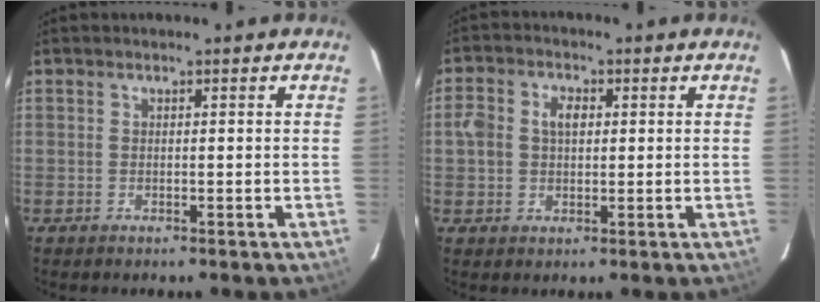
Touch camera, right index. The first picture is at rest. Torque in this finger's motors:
{"motor_torque": [0.12, -0.05, 0.11, 0.06]}